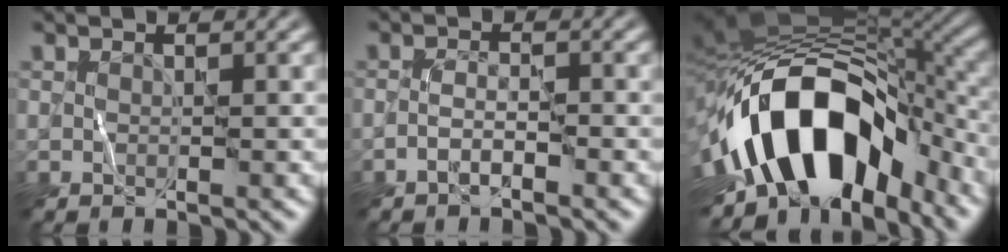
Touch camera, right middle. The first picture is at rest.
{"total": 1.2, "force": [-1.0, 0.1, 0.8], "torque": [-0.015, 0.005, -0.023]}
{"total": 15.0, "force": [-5.0, 9.0, 10.9], "torque": [-0.178, 0.007, -0.085]}